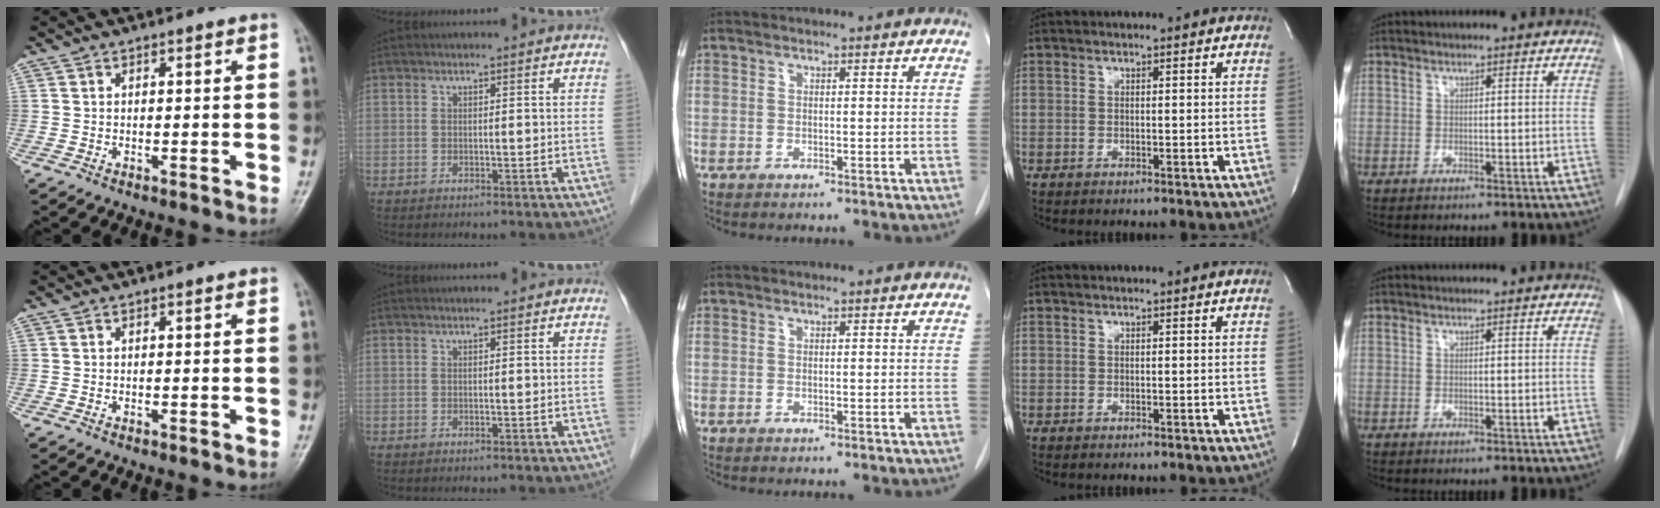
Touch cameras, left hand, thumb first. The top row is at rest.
{}